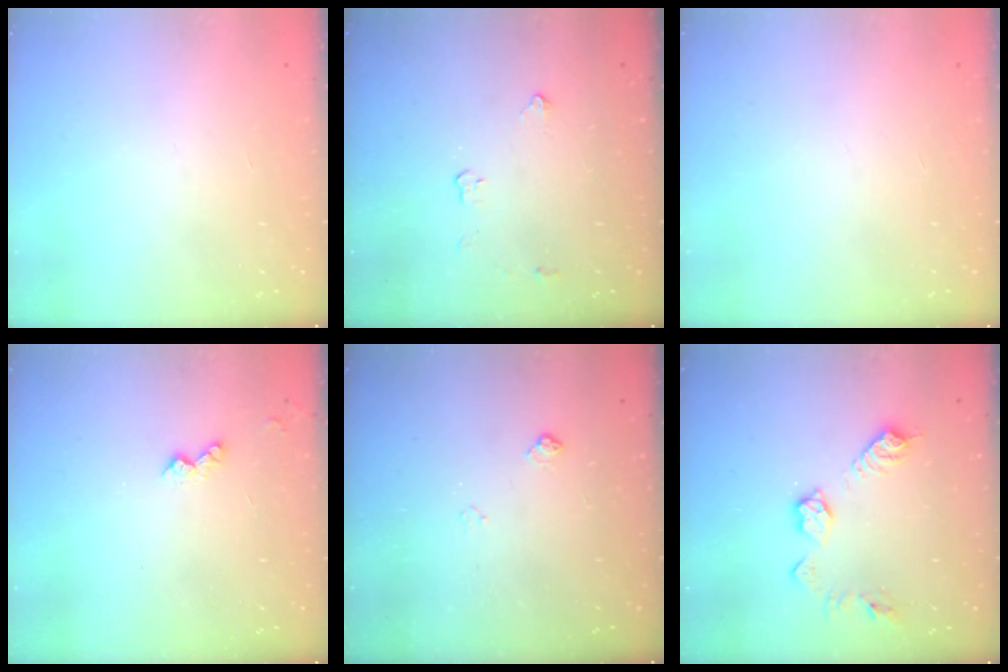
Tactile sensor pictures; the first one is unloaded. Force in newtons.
{"total": 2.8, "press": 2.8, "slide": 0.5}
{"total": 0.0}
{"total": 4.0, "press": 4.0, "slide": 0.6}
{"total": 4.3, "press": 4.2, "slide": 0.8}
{"total": 10.4, "press": 10.4, "slide": 0.5}